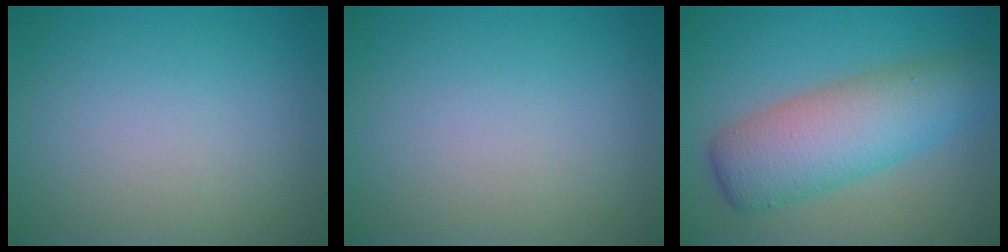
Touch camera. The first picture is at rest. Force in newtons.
{"total": 0.0}
{"total": 7.6, "press": 7.6, "slide": 0.2}